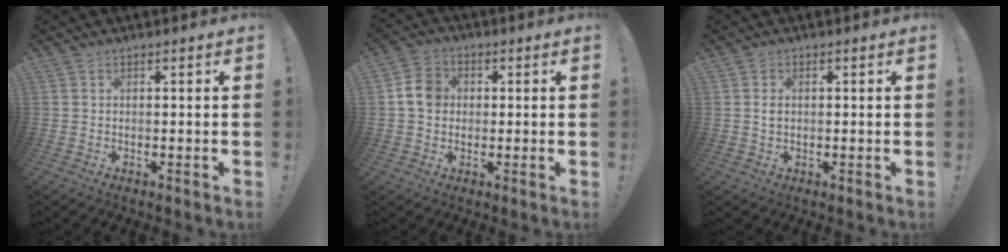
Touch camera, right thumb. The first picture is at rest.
{"total": 7.4, "force": [0.8, 6.3, 3.8], "torque": [-0.046, 0.011, 0.018]}
{"total": 1.4, "force": [0.2, 0.9, 1.0], "torque": [-0.012, 0.001, 0.002]}